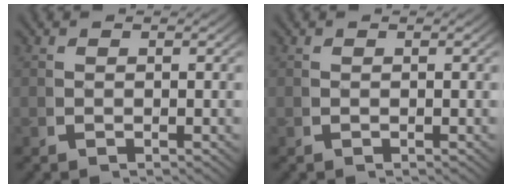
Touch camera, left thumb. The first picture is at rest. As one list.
[{"total": 0.0}]